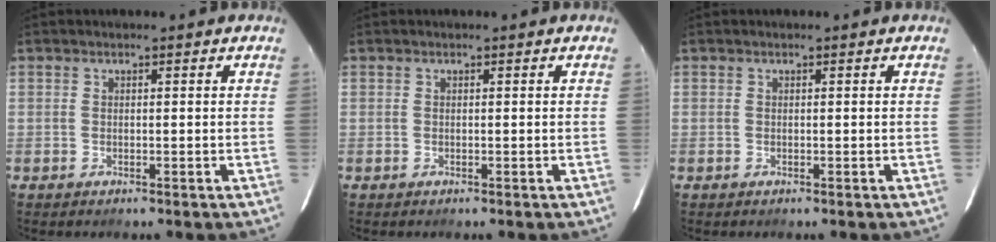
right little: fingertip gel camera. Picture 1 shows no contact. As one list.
[{"total": 0.0}, {"total": 0.0}]